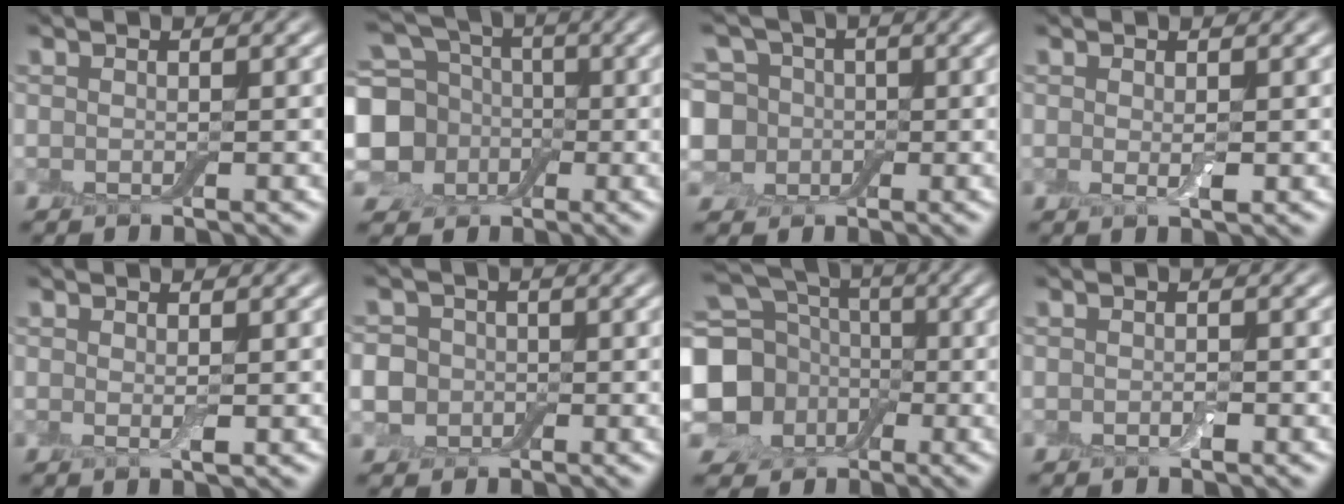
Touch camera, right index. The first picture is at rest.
{"total": 9.0, "force": [-0.7, 7.7, 4.6], "torque": [-0.107, -0.012, -0.025]}
{"total": 7.0, "force": [0.8, 6.2, 3.2], "torque": [-0.063, 0.033, -0.026]}
{"total": 1.2, "force": [0.1, 0.3, 1.1], "torque": [-0.021, -0.004, 0.000]}
{"total": 0.9, "force": [0.3, 0.2, 0.9], "torque": [-0.016, -0.003, 0.005]}
{"total": 6.1, "force": [-0.6, 5.6, 2.3], "torque": [-0.049, 0.022, -0.047]}
{"total": 12.6, "force": [-0.6, 11.2, 5.7], "torque": [-0.153, -0.010, -0.040]}
{"total": 0.7, "force": [-0.3, 0.3, 0.5], "torque": [-0.010, 0.000, -0.003]}